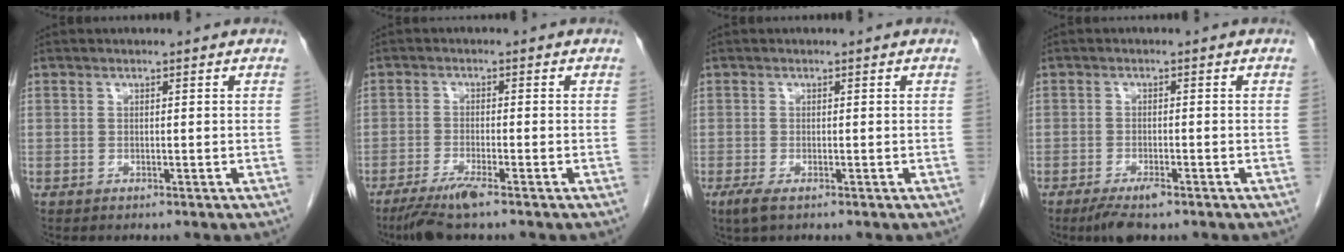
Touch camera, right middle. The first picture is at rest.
{"total": 5.0, "force": [-3.6, -0.1, 3.5], "torque": [-0.070, -0.014, -0.070]}
{"total": 2.0, "force": [-1.1, 0.5, 1.6], "torque": [-0.038, -0.006, -0.020]}
{"total": 4.0, "force": [-2.7, 0.9, 2.8], "torque": [-0.055, -0.006, -0.042]}